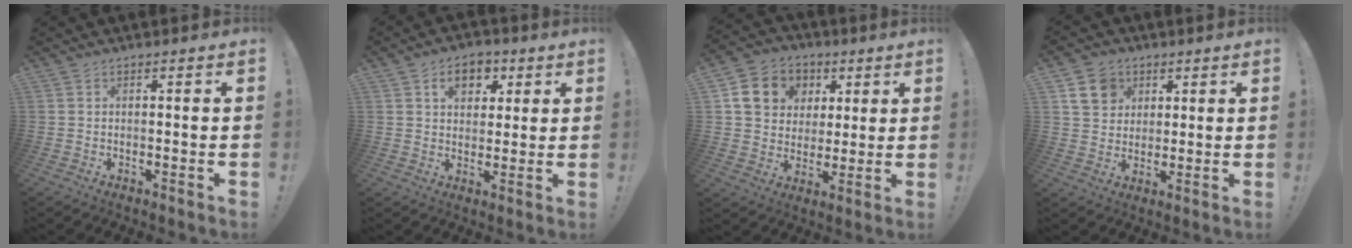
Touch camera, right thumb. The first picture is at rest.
{"total": 8.2, "force": [3.4, 6.2, 4.3], "torque": [-0.053, -0.007, 0.060]}
{"total": 12.7, "force": [4.3, 10.8, 4.9], "torque": [-0.071, -0.012, 0.091]}
{"total": 9.8, "force": [4.6, 8.0, 3.3], "torque": [-0.042, -0.021, 0.092]}